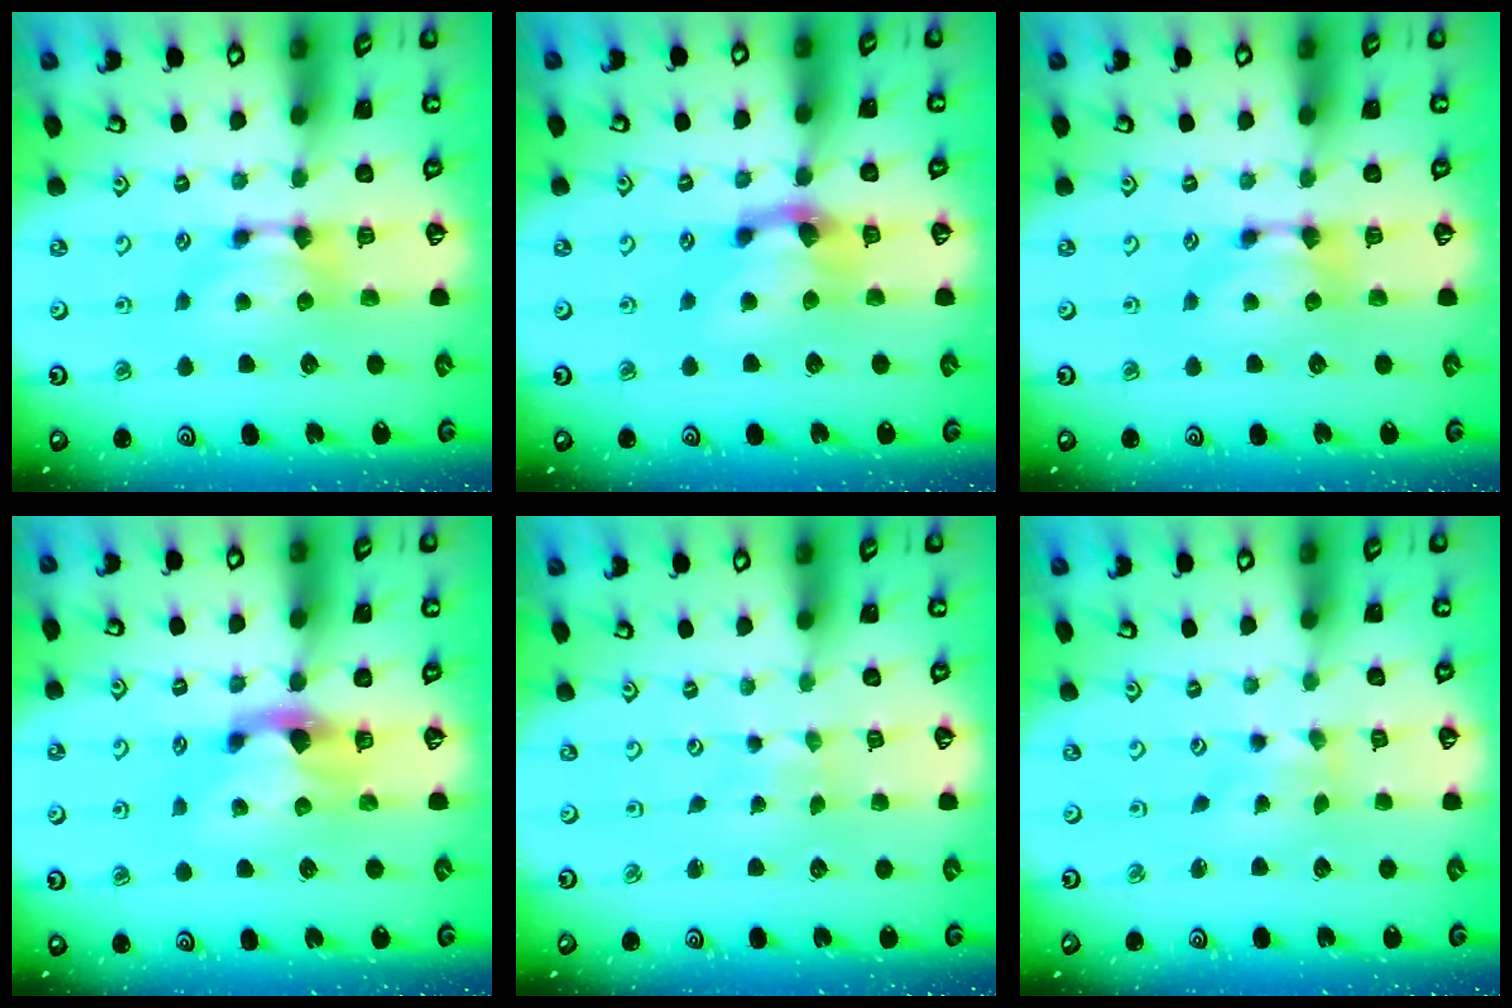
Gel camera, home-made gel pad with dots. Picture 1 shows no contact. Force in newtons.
{"total": 2.1, "press": 1.3, "slide": 1.7}
{"total": 0.0}
{"total": 2.2, "press": 1.9, "slide": 1.2}
{"total": 5.0, "press": 5.0, "slide": 0.3}
{"total": 2.7, "press": 2.6, "slide": 1.0}